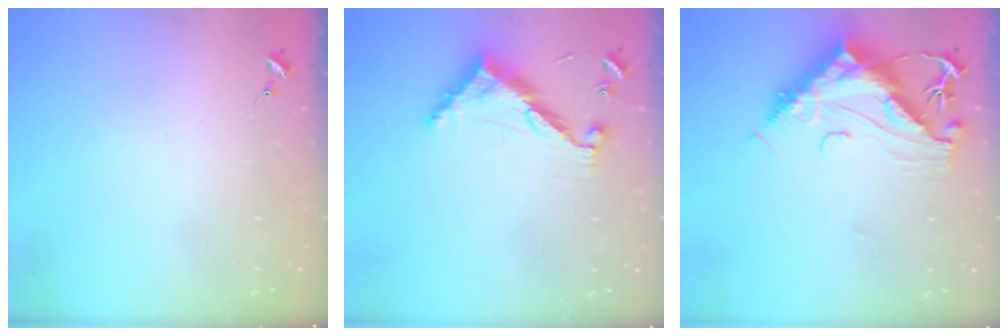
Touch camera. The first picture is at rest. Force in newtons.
{"total": 9.3, "press": 9.3, "slide": 0.3}
{"total": 14.6, "press": 14.5, "slide": 1.5}